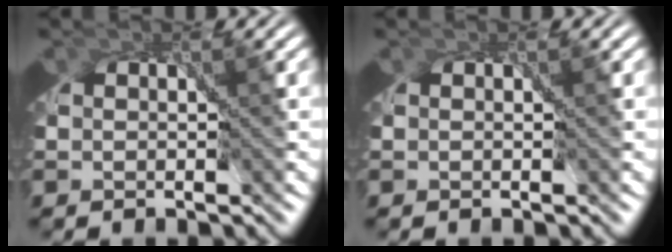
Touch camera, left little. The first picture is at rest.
{"total": 0.0}